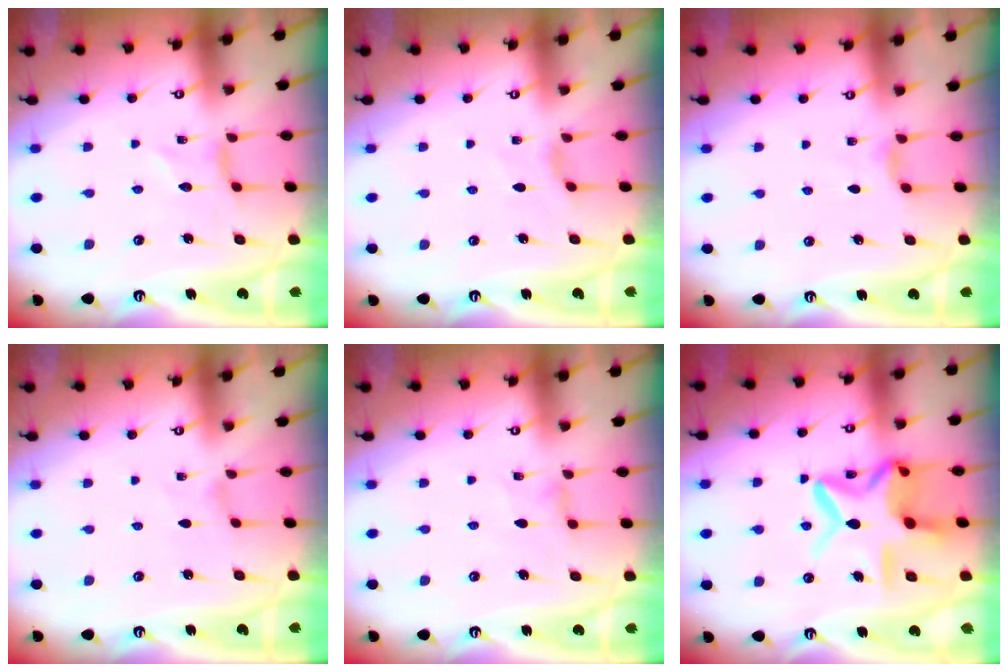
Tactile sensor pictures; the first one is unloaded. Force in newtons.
{"total": 2.7, "press": 2.6, "slide": 0.6}
{"total": 2.7, "press": 2.6, "slide": 0.5}
{"total": 0.7, "press": 0.7, "slide": 0.2}
{"total": 1.4, "press": 1.4, "slide": 0.4}
{"total": 16.2, "press": 16.1, "slide": 2.1}